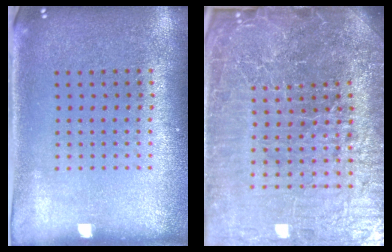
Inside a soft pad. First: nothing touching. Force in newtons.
{"total": 7.6, "press": 6.6, "slide": 3.8}